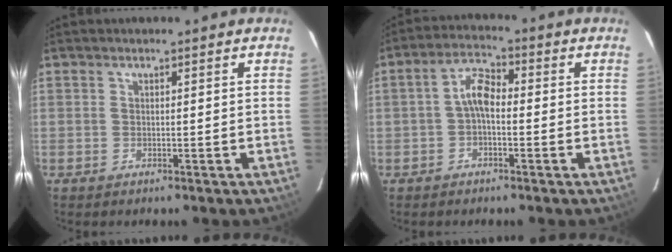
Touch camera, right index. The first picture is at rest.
{"total": 4.5, "force": [-1.0, 2.3, 3.8], "torque": [-0.075, 0.018, -0.021]}